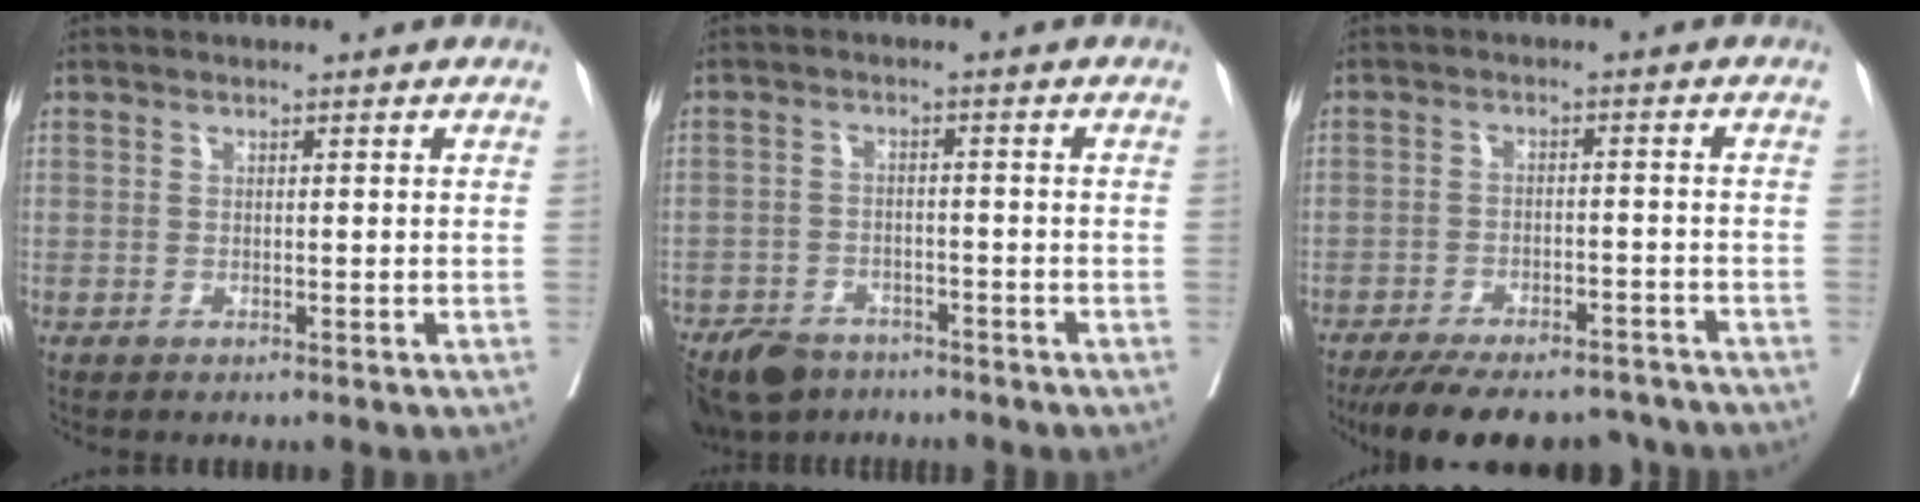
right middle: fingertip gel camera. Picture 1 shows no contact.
{"total": 9.9, "force": [-8.0, 4.8, 3.5], "torque": [-0.067, -0.011, -0.124]}
{"total": 15.4, "force": [-13.6, 4.7, 5.6], "torque": [-0.117, -0.004, -0.189]}